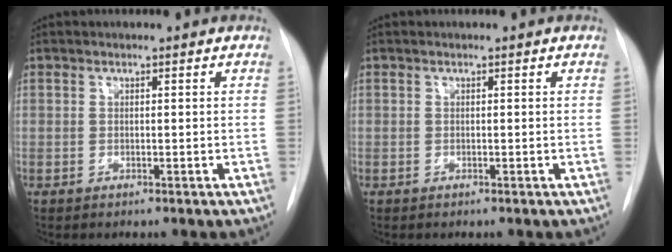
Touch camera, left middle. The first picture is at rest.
{"total": 0.0}